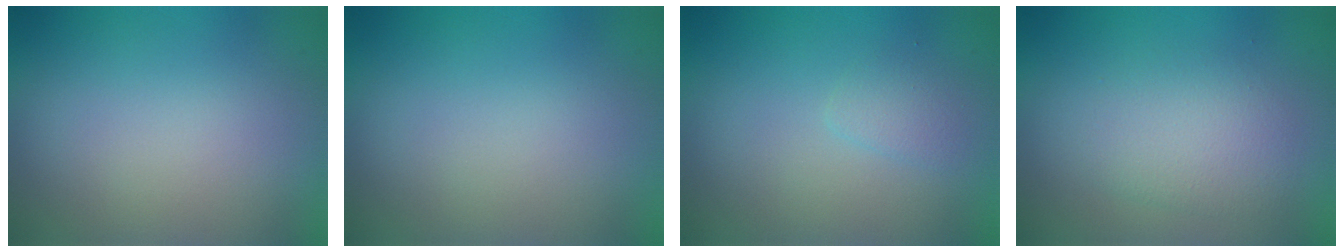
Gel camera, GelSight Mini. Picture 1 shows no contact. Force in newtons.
{"total": 0.0}
{"total": 1.0, "press": 1.0, "slide": 0.0}
{"total": 2.9, "press": 2.9, "slide": 0.1}